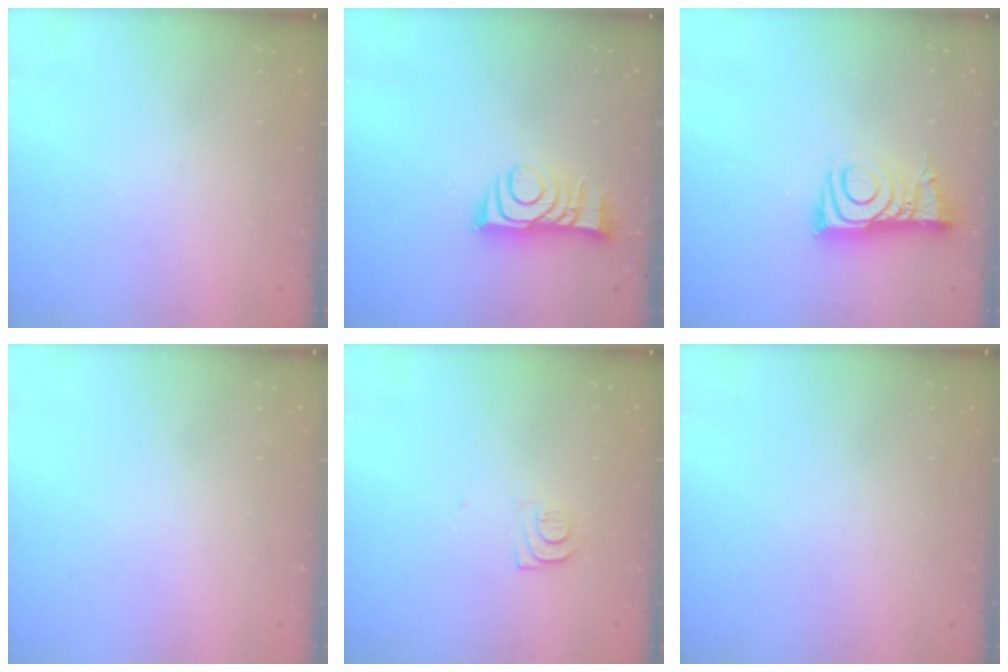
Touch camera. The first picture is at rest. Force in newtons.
{"total": 10.6, "press": 10.6, "slide": 1.0}
{"total": 8.3, "press": 8.3, "slide": 0.7}
{"total": 1.8, "press": 1.8, "slide": 0.2}
{"total": 7.3, "press": 7.2, "slide": 0.8}
{"total": 1.6, "press": 1.6, "slide": 0.1}